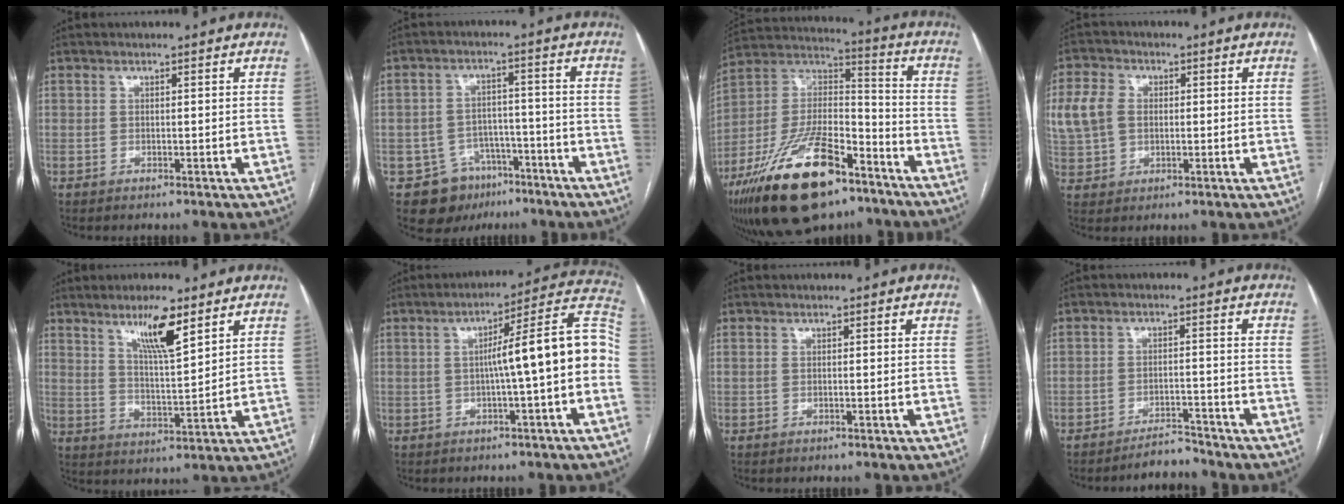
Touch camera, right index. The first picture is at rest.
{"total": 9.7, "force": [-5.7, 7.4, 2.3], "torque": [-0.035, 0.021, -0.079]}
{"total": 24.2, "force": [-15.4, 9.2, 16.3], "torque": [-0.316, 0.005, -0.266]}
{"total": 8.1, "force": [1.2, 6.4, 4.8], "torque": [-0.124, 0.019, 0.026]}
{"total": 8.4, "force": [5.4, 0.9, 6.5], "torque": [-0.115, -0.008, 0.095]}
{"total": 13.3, "force": [-1.0, 0.0, 13.3], "torque": [-0.177, 0.040, -0.020]}
{"total": 0.0}
{"total": 3.4, "force": [-3.4, 0.6, 0.1], "torque": [0.003, -0.005, -0.055]}